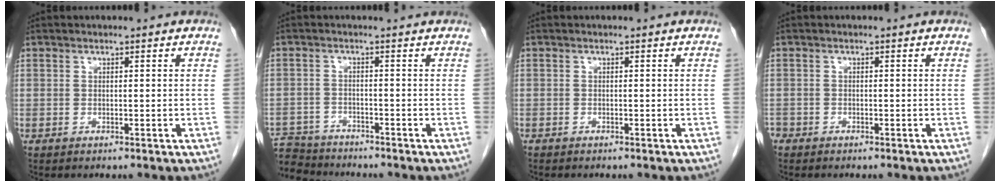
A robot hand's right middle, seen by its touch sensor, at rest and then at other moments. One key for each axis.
{"total": 7.9, "fx": -7.5, "fy": 2.4, "fz": 1.1, "tx": -0.027, "ty": 0.008, "tz": -0.122}
{"total": 0.5, "fx": -0.5, "fy": 0.1, "fz": 0.2, "tx": -0.006, "ty": -0.001, "tz": -0.010}
{"total": 1.6, "fx": -1.3, "fy": 0.9, "fz": 0.3, "tx": -0.013, "ty": 0.000, "tz": -0.025}